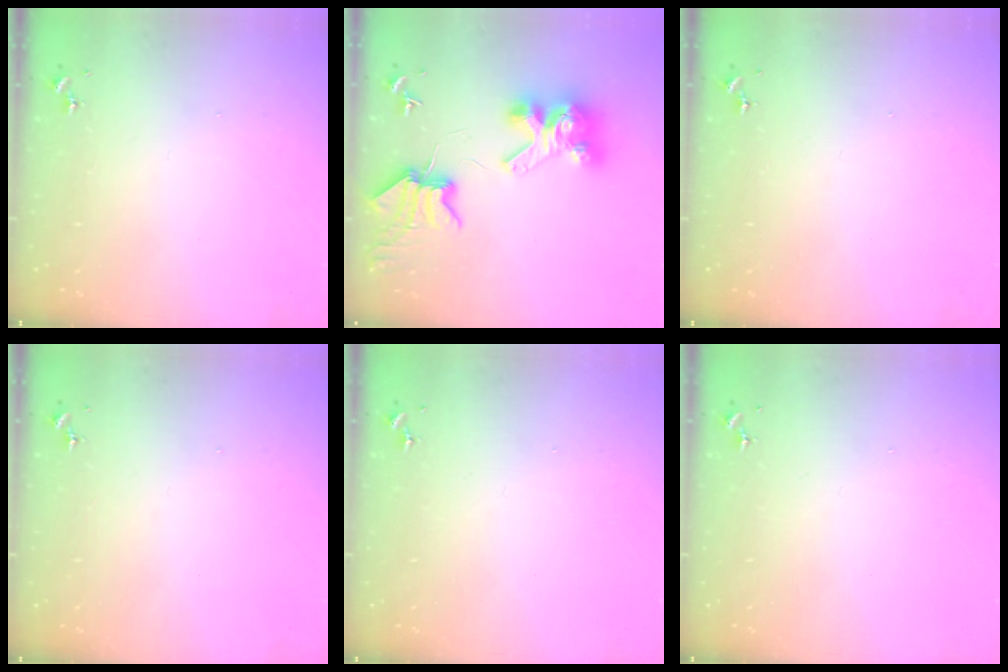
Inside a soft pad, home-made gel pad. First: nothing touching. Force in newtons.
{"total": 10.2, "press": 10.1, "slide": 1.4}
{"total": 0.0}
{"total": 0.0}
{"total": 0.0}
{"total": 0.0}